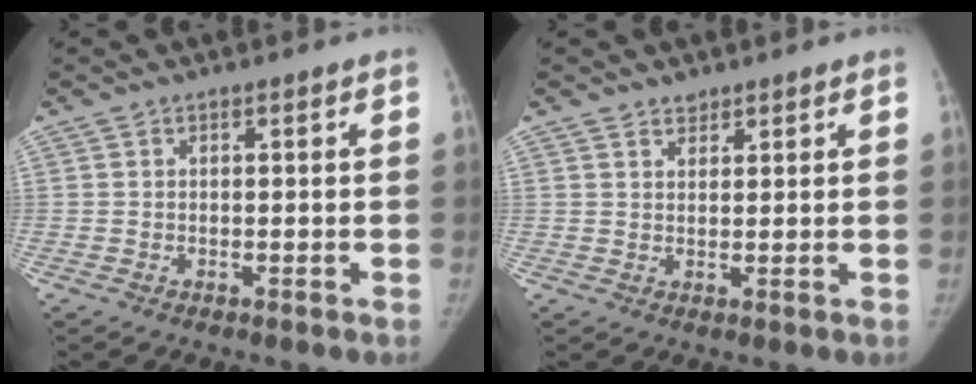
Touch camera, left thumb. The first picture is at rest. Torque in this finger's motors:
{"motor_torque": [-0.18, -0.02, -0.15, 0.49, -0.01]}